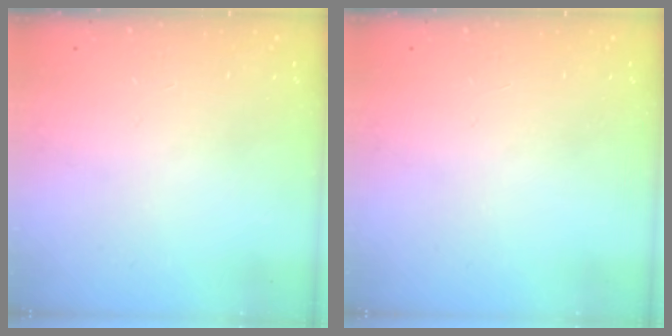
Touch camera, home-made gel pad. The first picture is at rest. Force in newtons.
{"total": 1.0, "press": 0.0, "slide": 1.0}